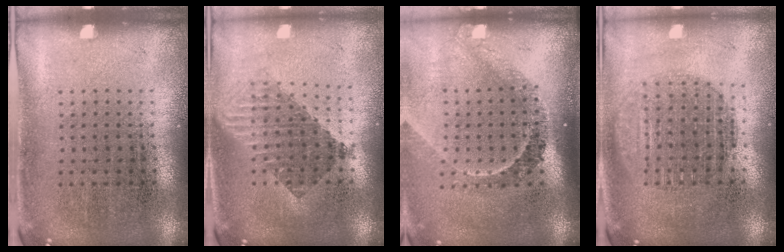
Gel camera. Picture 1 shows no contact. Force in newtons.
{"total": 1.6, "press": 1.4, "slide": 0.9}
{"total": 2.2, "press": 1.5, "slide": 1.5}
{"total": 1.7, "press": 1.5, "slide": 0.9}